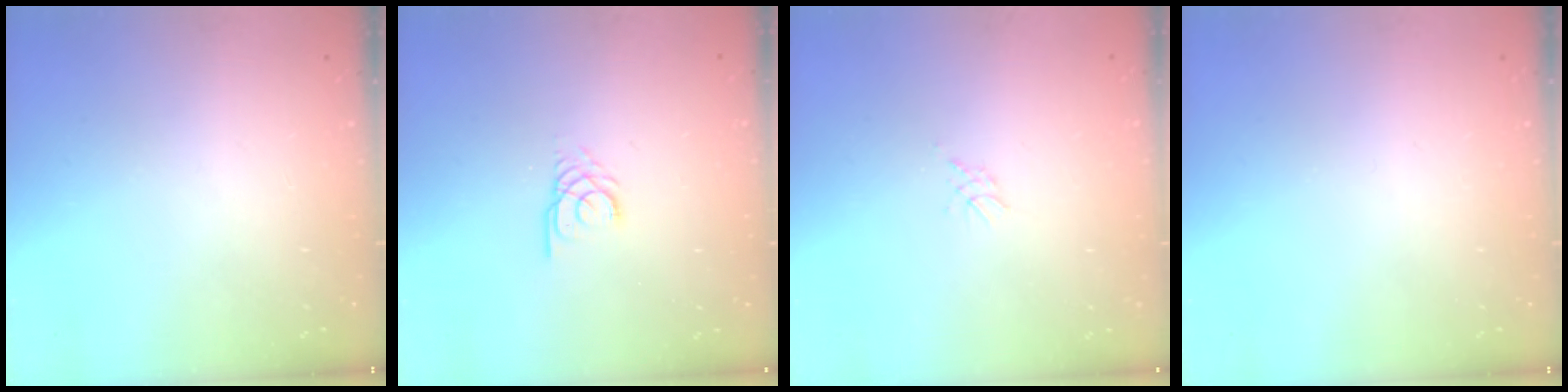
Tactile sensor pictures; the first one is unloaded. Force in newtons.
{"total": 3.0, "press": 3.0, "slide": 0.3}
{"total": 2.1, "press": 2.1, "slide": 0.5}
{"total": 0.0}